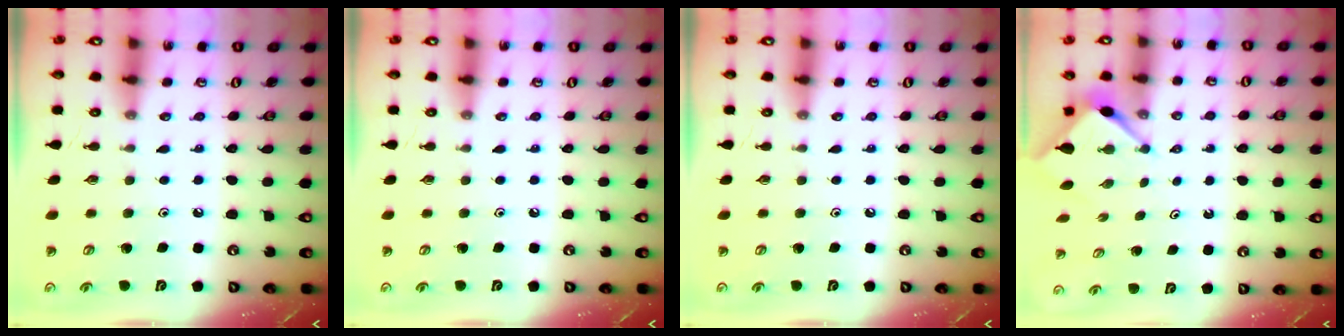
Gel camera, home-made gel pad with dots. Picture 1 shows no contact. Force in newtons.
{"total": 0.0}
{"total": 0.0}
{"total": 3.0, "press": 3.0, "slide": 0.3}